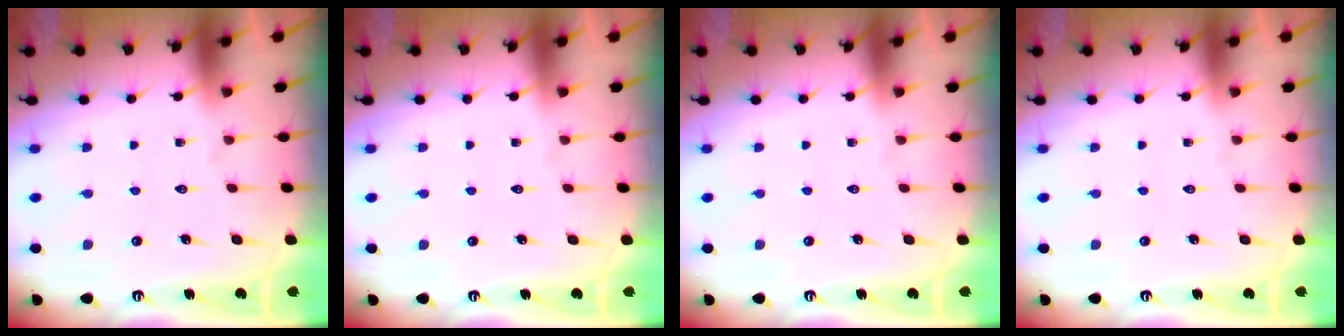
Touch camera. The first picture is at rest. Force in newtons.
{"total": 0.0}
{"total": 0.0}
{"total": 0.0}